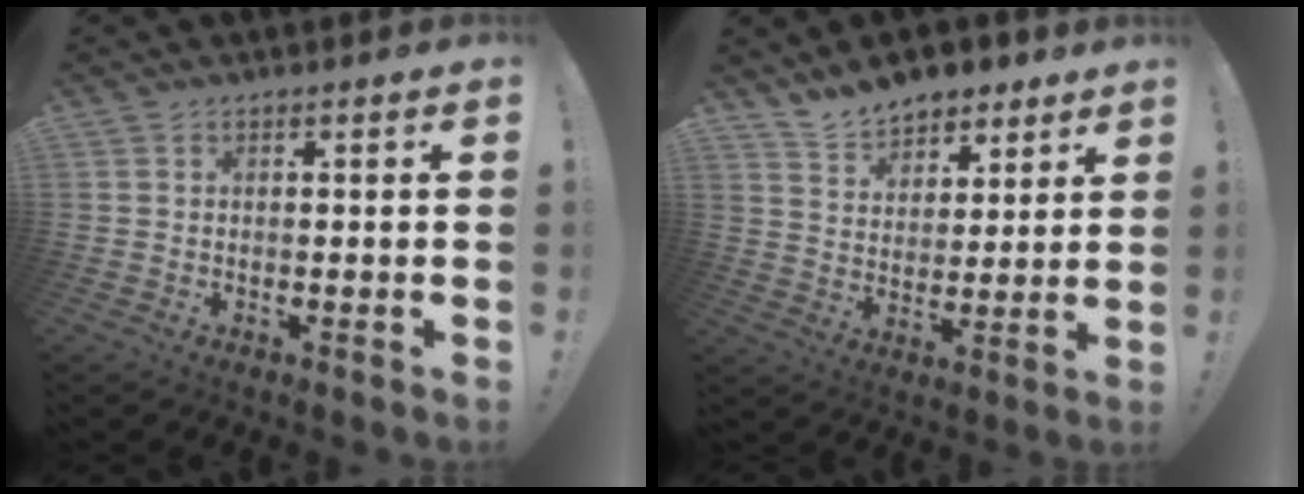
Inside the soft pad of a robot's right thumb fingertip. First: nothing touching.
{"total": 10.2, "force": [8.6, 5.1, 2.2], "torque": [-0.046, -0.061, 0.167]}